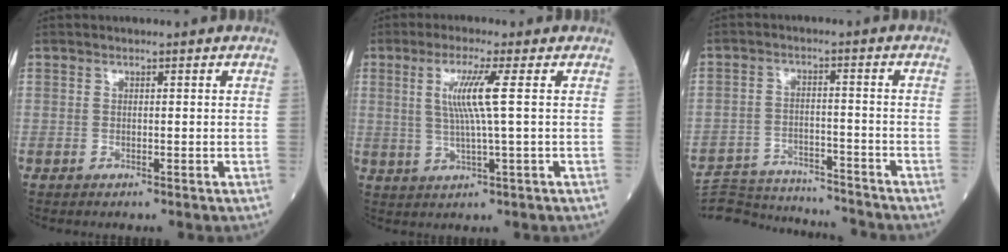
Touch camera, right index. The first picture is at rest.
{"total": 6.1, "force": [1.4, -1.0, 5.9], "torque": [-0.119, -0.001, 0.030]}
{"total": 16.6, "force": [-16.0, 2.2, 3.9], "torque": [-0.086, 0.001, -0.233]}